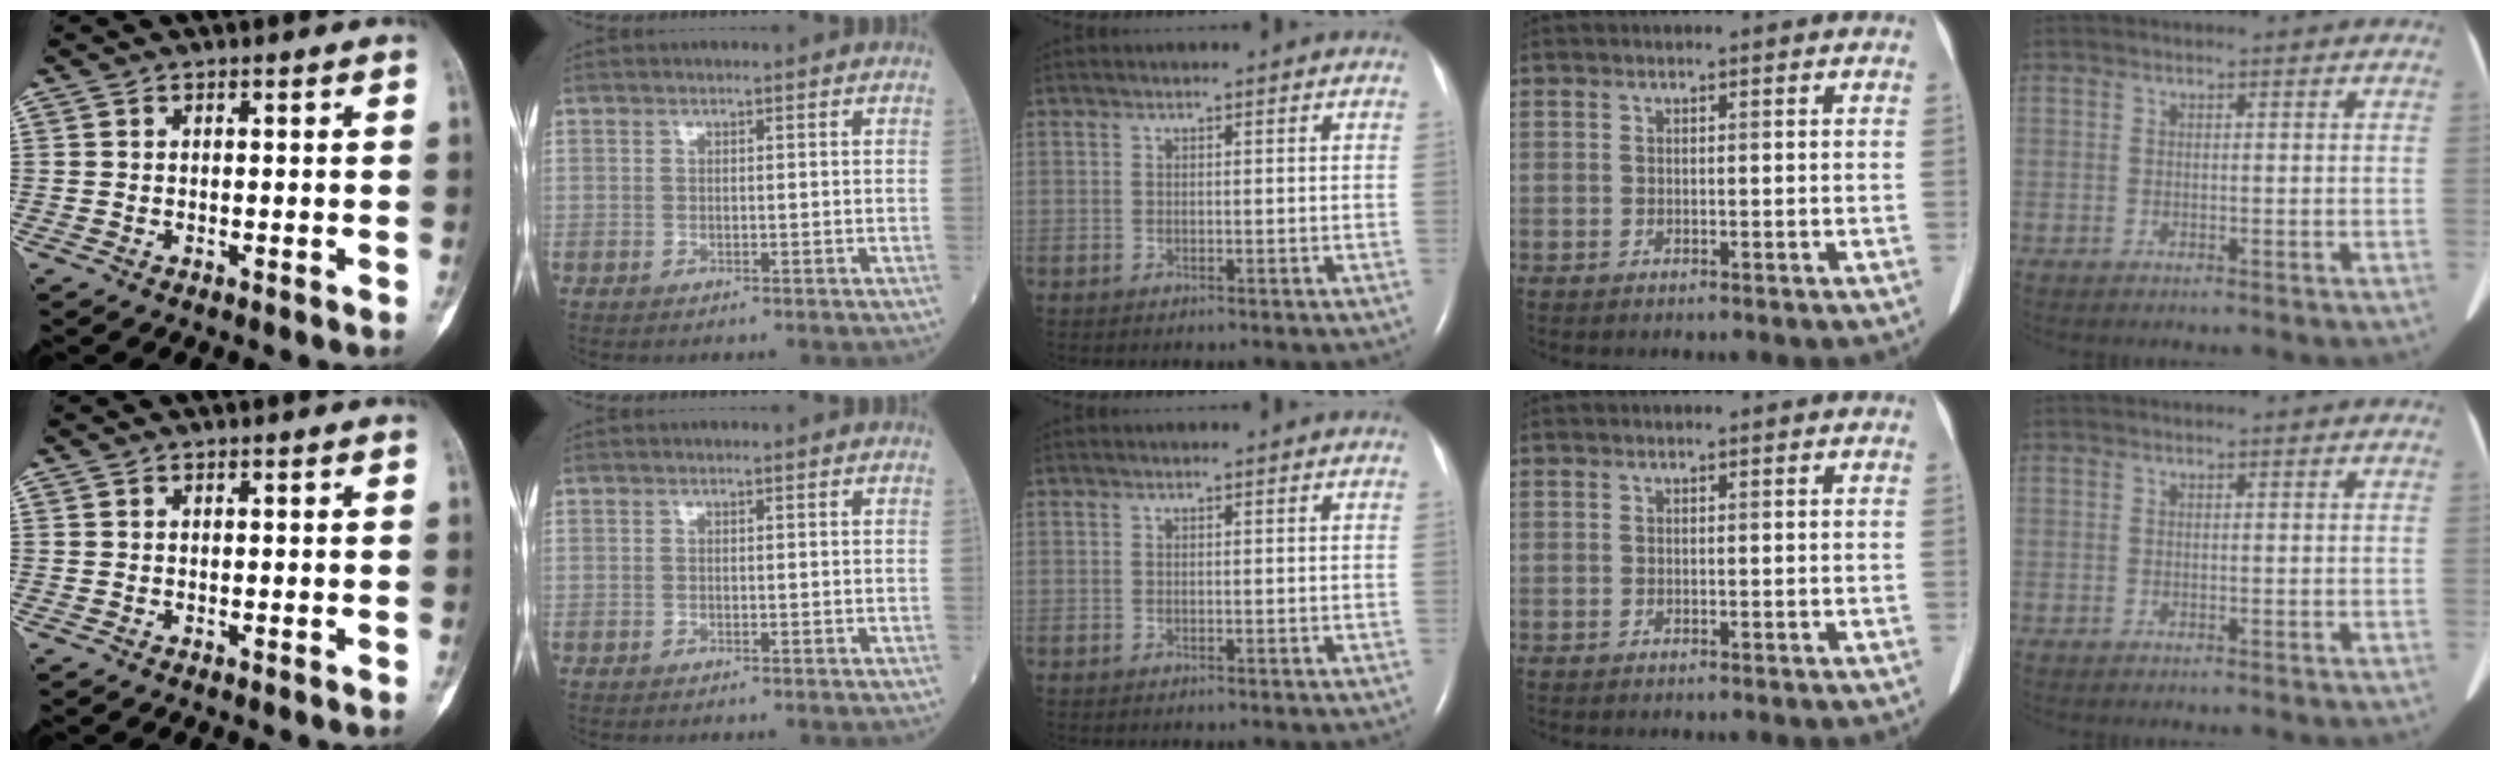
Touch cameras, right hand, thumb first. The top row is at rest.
{}